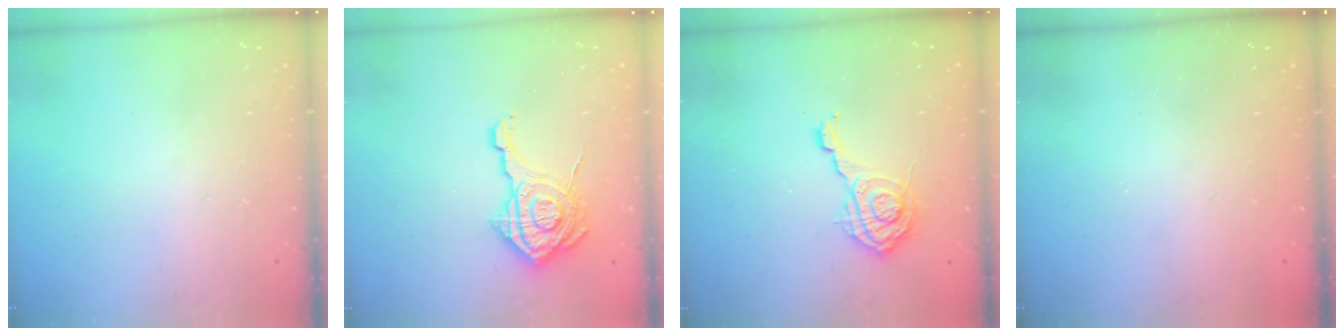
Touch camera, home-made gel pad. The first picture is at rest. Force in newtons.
{"total": 18.4, "press": 18.3, "slide": 1.1}
{"total": 11.2, "press": 11.2, "slide": 1.3}
{"total": 2.3, "press": 2.2, "slide": 0.7}